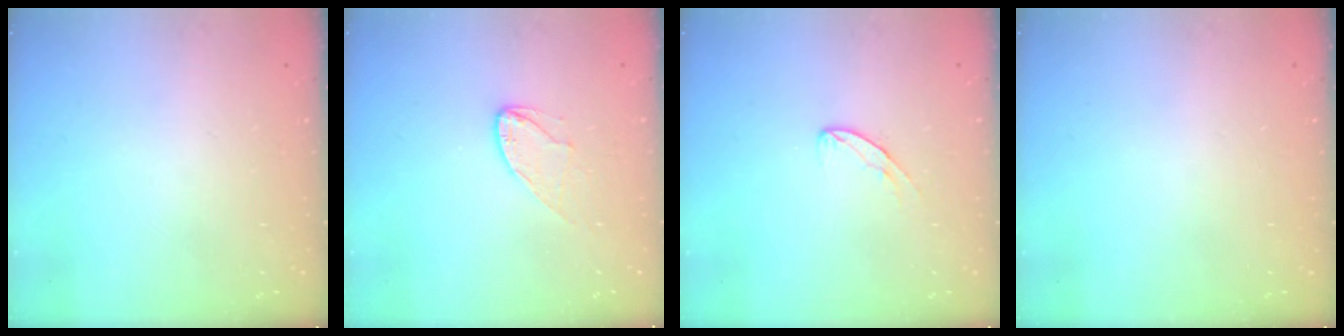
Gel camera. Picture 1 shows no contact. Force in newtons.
{"total": 6.9, "press": 6.9, "slide": 0.4}
{"total": 5.2, "press": 5.2, "slide": 0.3}
{"total": 0.0}